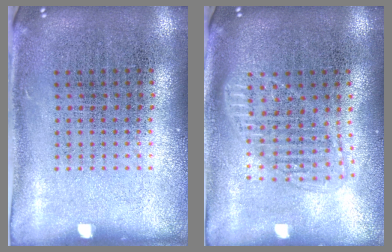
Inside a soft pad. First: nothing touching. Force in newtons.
{"total": 1.5, "press": 1.3, "slide": 0.8}